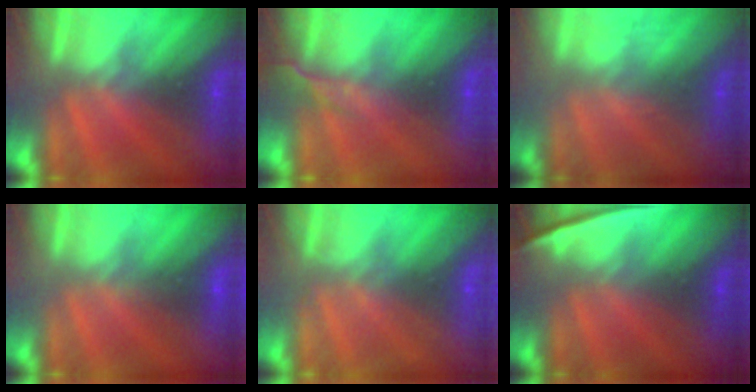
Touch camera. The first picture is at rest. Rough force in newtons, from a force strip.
{"total": 2.6}
{"total": 3.0}
{"total": 3.0}
{"total": 1.9}
{"total": 2.4}